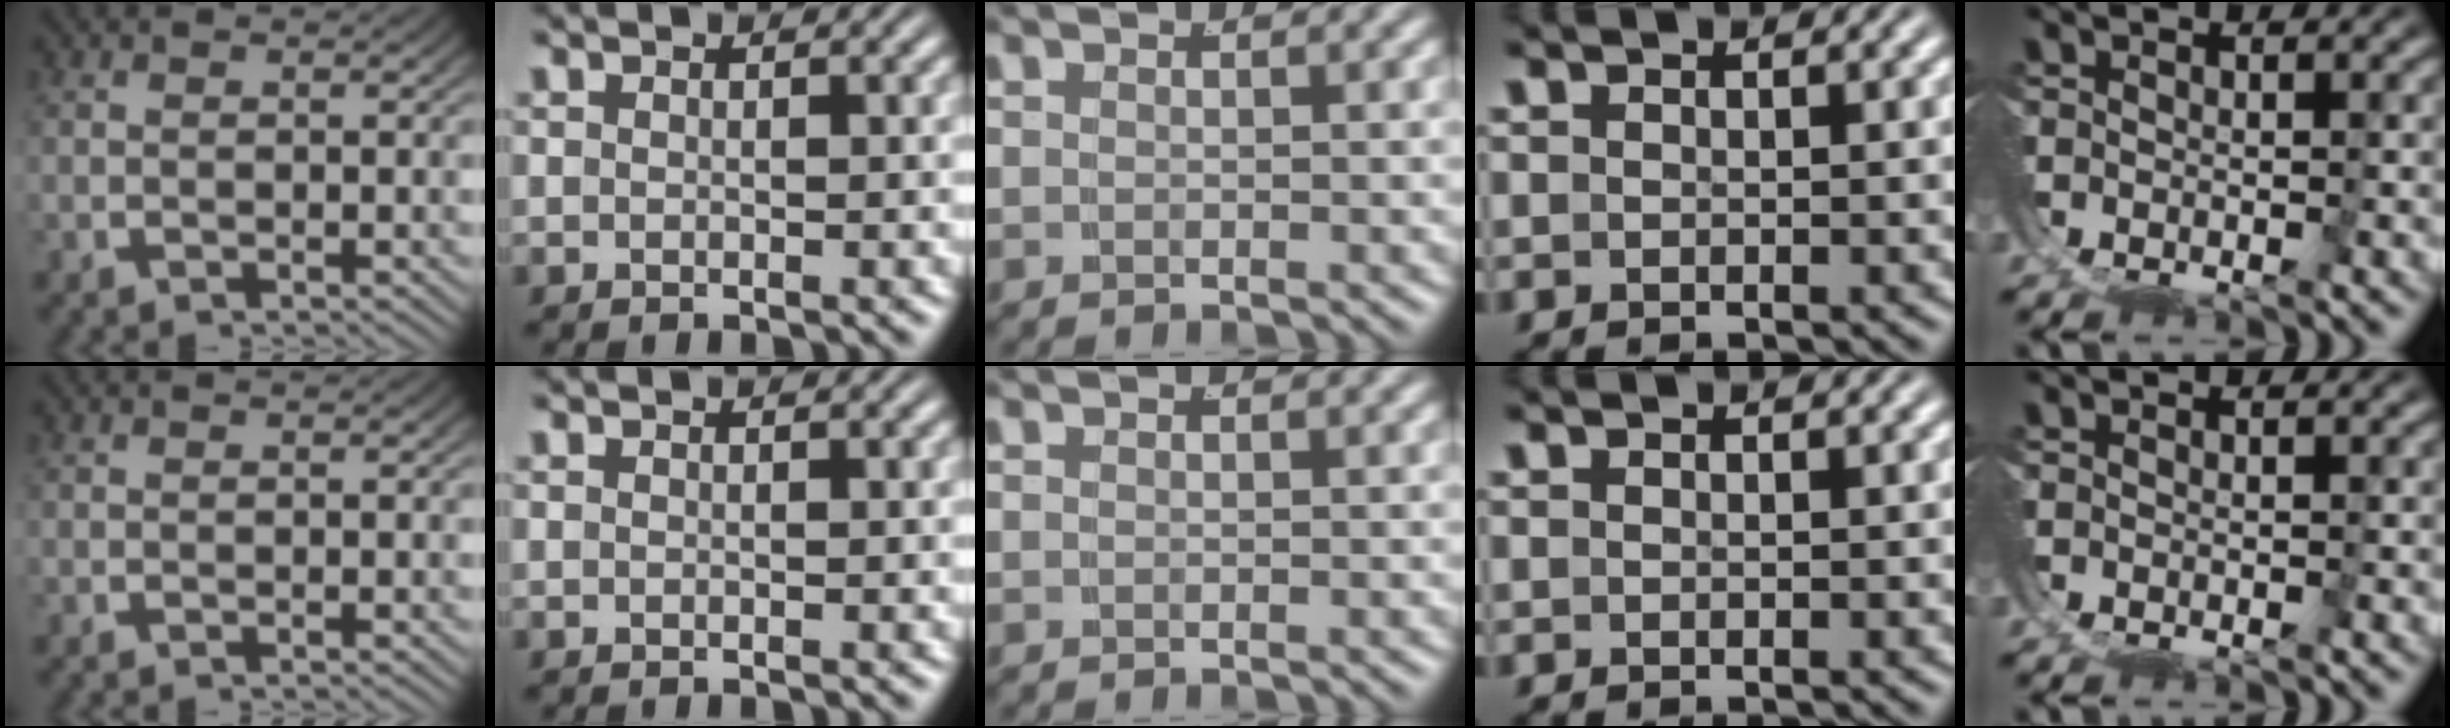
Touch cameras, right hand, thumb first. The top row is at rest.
{}